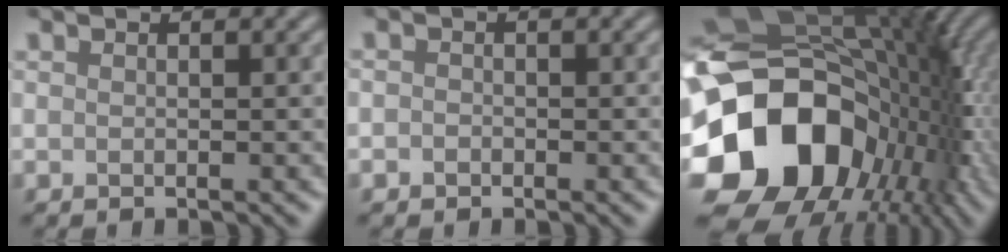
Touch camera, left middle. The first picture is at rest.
{"total": 0.8, "force": [-0.3, 0.7, 0.2], "torque": [0.008, 0.002, -0.011]}
{"total": 17.9, "force": [-3.8, 13.2, 11.5], "torque": [-0.222, -0.027, -0.054]}